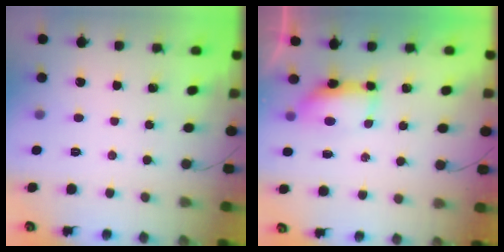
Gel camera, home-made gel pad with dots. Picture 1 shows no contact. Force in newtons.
{"total": 7.4, "press": 7.0, "slide": 2.3}